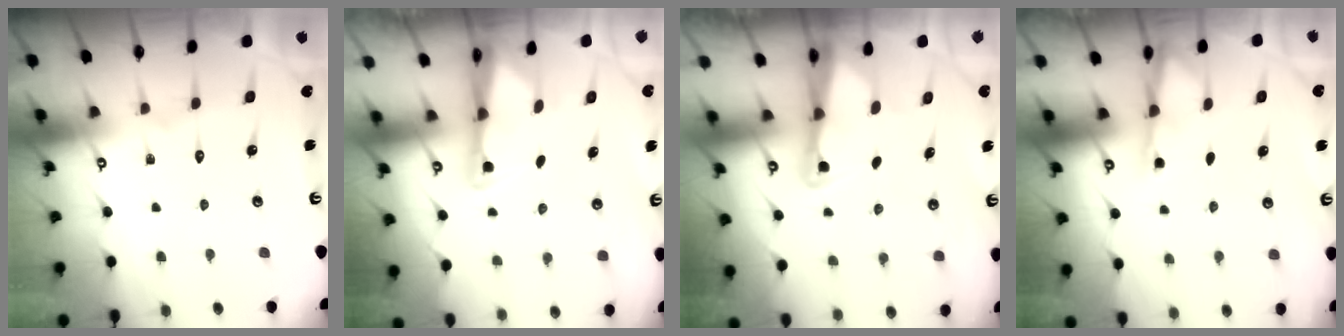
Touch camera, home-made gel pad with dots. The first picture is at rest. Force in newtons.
{"total": 2.1, "press": 2.1, "slide": 0.4}
{"total": 2.6, "press": 2.6, "slide": 0.2}
{"total": 2.9, "press": 2.9, "slide": 0.5}